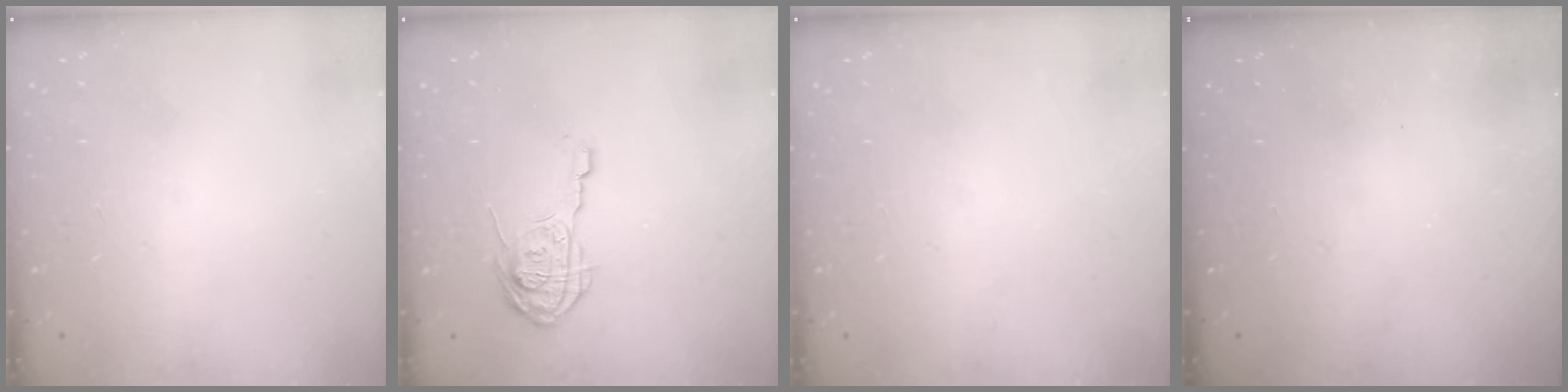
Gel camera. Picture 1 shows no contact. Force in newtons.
{"total": 12.7, "press": 12.7, "slide": 1.0}
{"total": 0.0}
{"total": 2.6, "press": 2.4, "slide": 0.8}